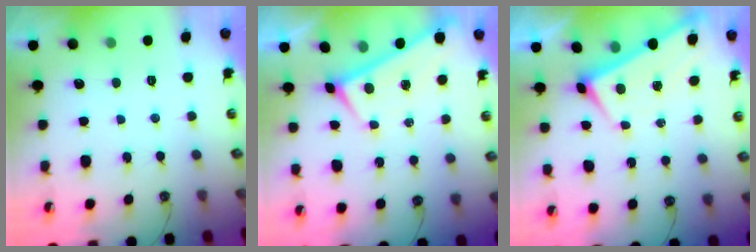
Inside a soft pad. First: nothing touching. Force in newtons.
{"total": 0.0}
{"total": 1.9, "press": 1.9, "slide": 0.1}